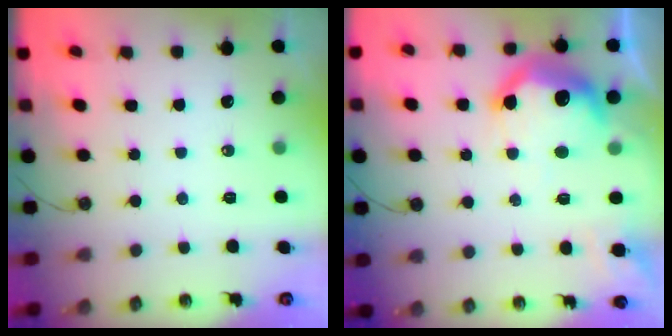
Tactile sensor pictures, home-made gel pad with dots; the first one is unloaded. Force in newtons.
{"total": 20.2, "press": 20.1, "slide": 1.5}